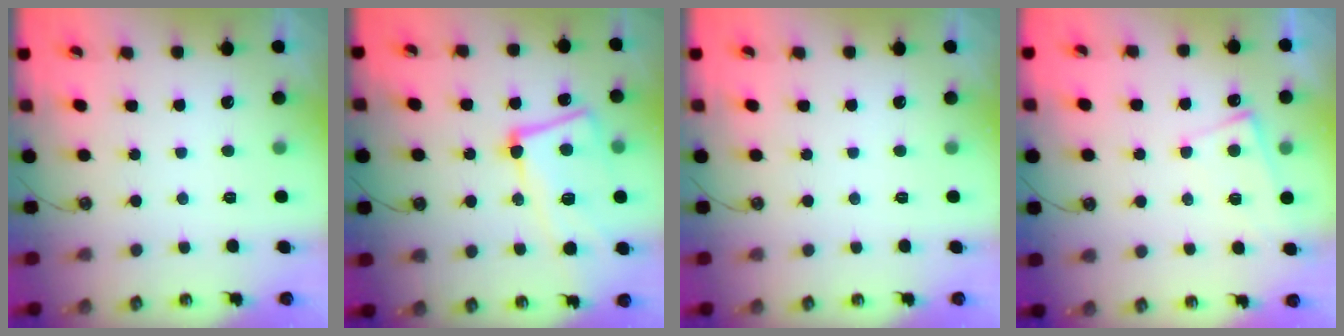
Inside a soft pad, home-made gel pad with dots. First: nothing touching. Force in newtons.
{"total": 12.3, "press": 12.0, "slide": 2.6}
{"total": 0.0}
{"total": 4.5, "press": 4.5, "slide": 0.3}